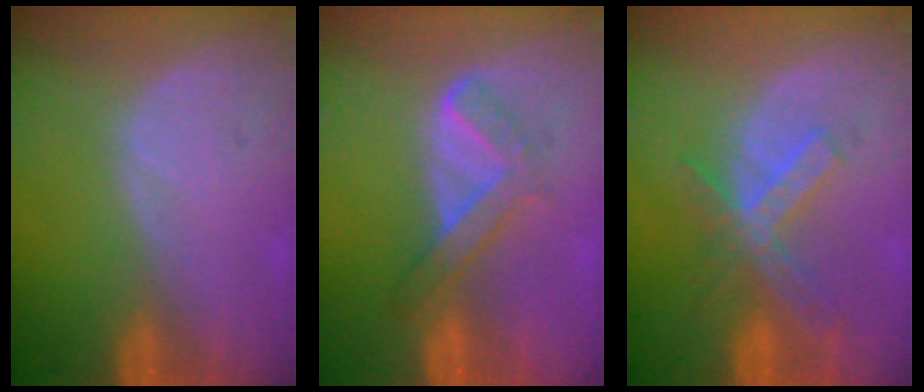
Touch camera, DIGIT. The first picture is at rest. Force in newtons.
{"total": 4.8, "press": 4.7, "slide": 0.7}
{"total": 6.0, "press": 5.7, "slide": 1.9}